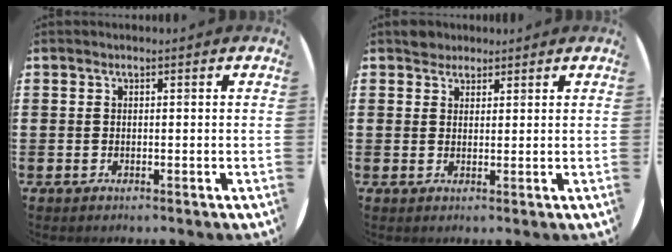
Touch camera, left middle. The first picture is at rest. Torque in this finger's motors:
{"motor_torque": [0.37, -0.29, 0.01, -0.01]}